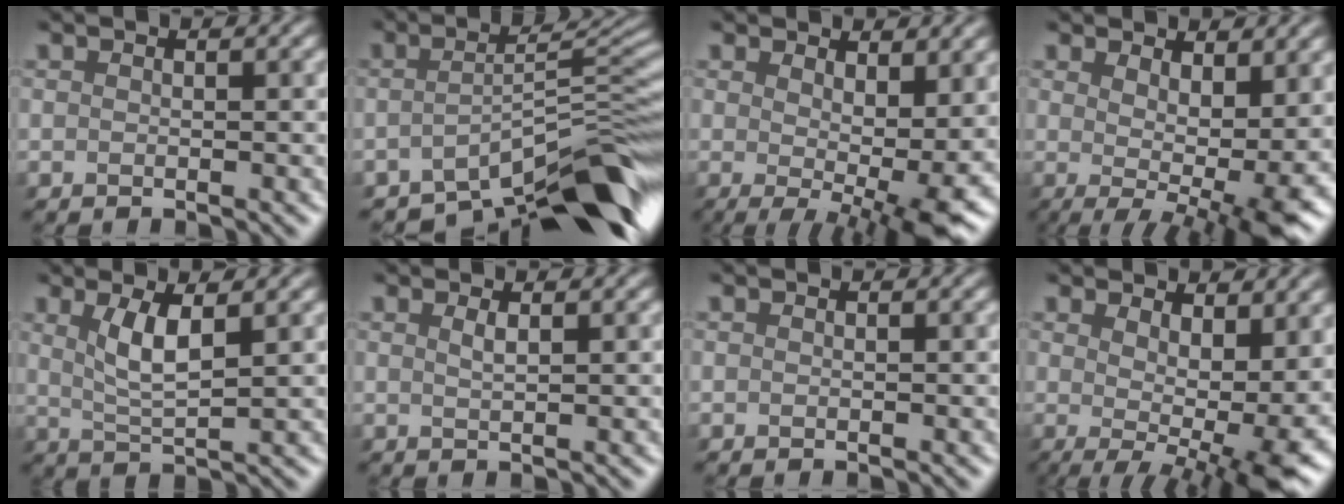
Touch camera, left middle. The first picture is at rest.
{"total": 9.6, "force": [-6.7, 2.1, 6.7], "torque": [-0.078, 0.005, -0.114]}
{"total": 7.2, "force": [0.6, 2.4, 6.7], "torque": [-0.096, -0.016, 0.014]}
{"total": 7.6, "force": [1.1, 2.8, 7.0], "torque": [-0.096, -0.013, 0.025]}
{"total": 3.2, "force": [1.4, 0.7, 2.8], "torque": [-0.057, -0.003, 0.027]}
{"total": 0.9, "force": [0.6, 0.2, 0.7], "torque": [-0.009, 0.002, 0.007]}
{"total": 0.0}
{"total": 8.7, "force": [1.3, 3.4, 7.9], "torque": [-0.104, -0.014, 0.029]}